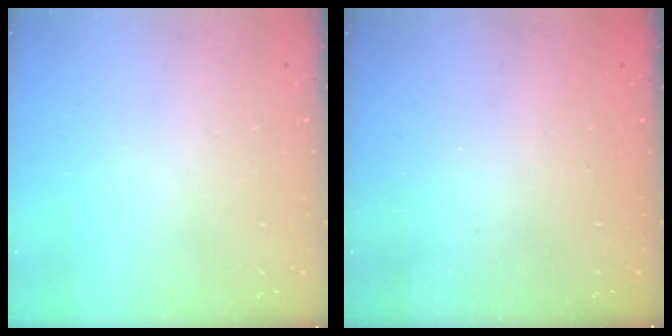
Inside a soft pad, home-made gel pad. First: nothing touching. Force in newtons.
{"total": 2.3, "press": 2.2, "slide": 0.7}